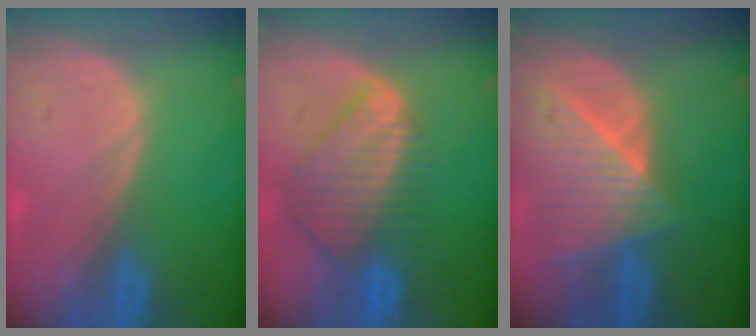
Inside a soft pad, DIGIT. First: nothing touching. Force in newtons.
{"total": 9.1, "press": 7.7, "slide": 4.8}
{"total": 8.5, "press": 7.6, "slide": 3.7}